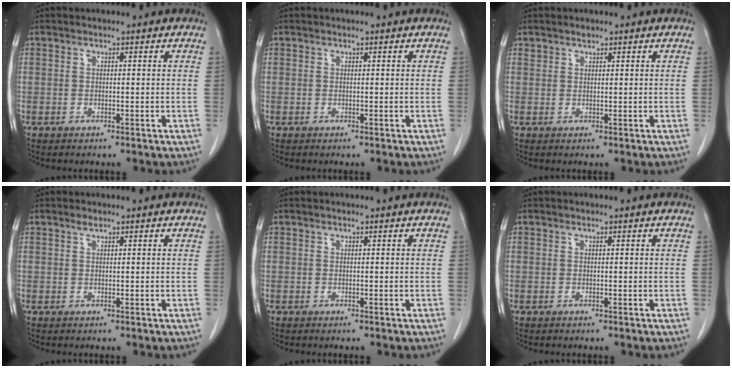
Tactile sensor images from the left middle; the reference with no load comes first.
{"total": 0.0}
{"total": 0.9, "force": [0.8, 0.4, 0.2], "torque": [-0.007, 0.002, 0.014]}
{"total": 0.5, "force": [0.5, 0.0, 0.3], "torque": [-0.011, -0.001, 0.010]}
{"total": 0.0}
{"total": 0.0}